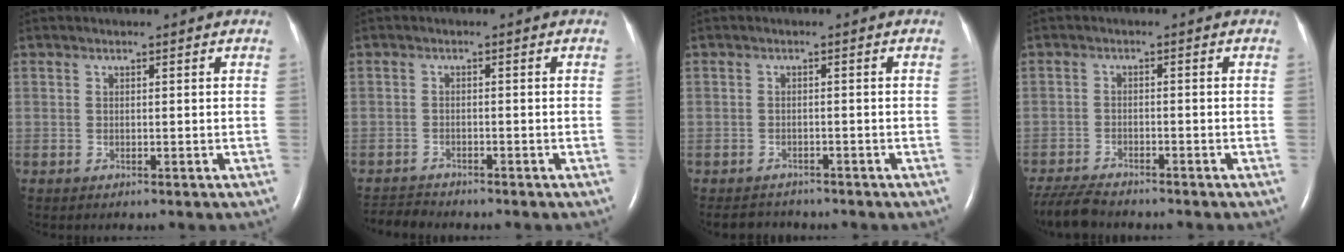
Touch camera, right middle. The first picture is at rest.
{"total": 2.7, "force": [-2.7, 0.1, -0.2], "torque": [0.001, -0.015, -0.048]}
{"total": 4.0, "force": [-3.7, 1.4, 0.4], "torque": [-0.009, -0.007, -0.055]}
{"total": 6.3, "force": [-5.8, 0.9, 2.1], "torque": [-0.040, -0.021, -0.103]}